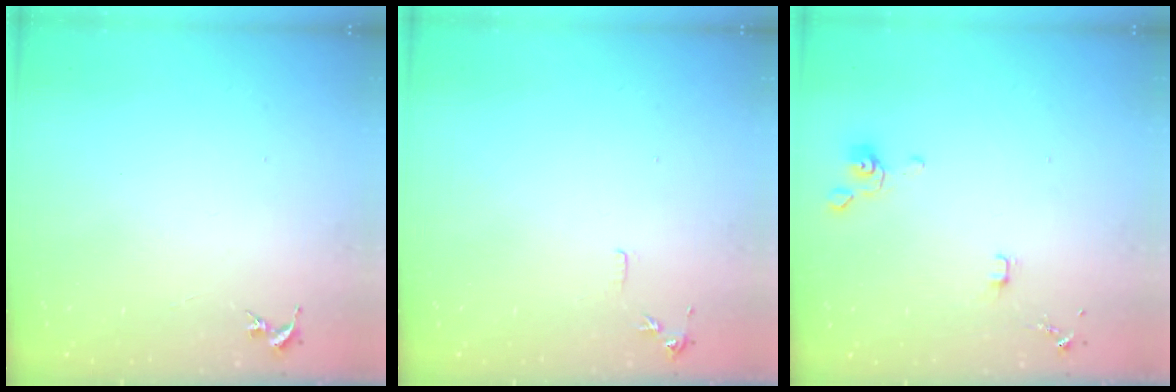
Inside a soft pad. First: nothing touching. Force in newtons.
{"total": 6.1, "press": 6.0, "slide": 0.7}
{"total": 5.8, "press": 5.7, "slide": 0.8}